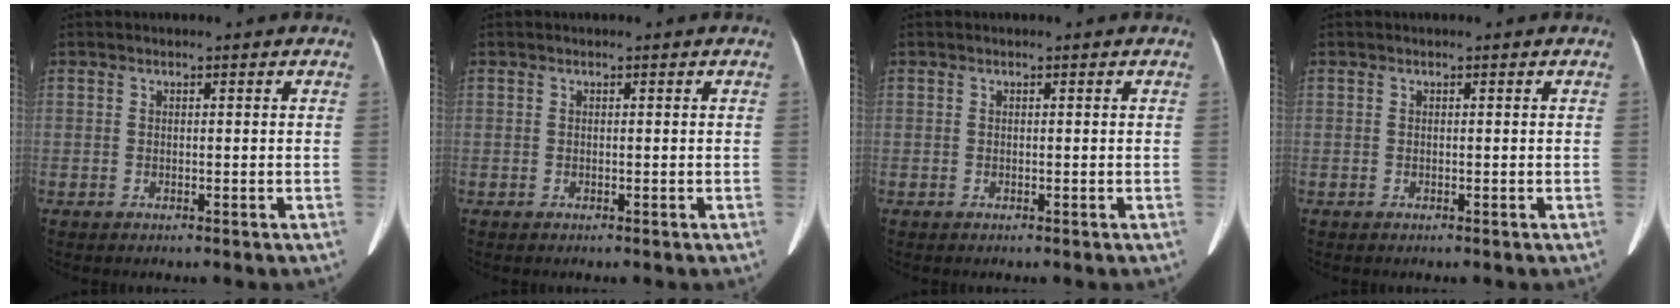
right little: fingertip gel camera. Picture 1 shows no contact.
{"total": 0.0}
{"total": 0.0}
{"total": 0.0}